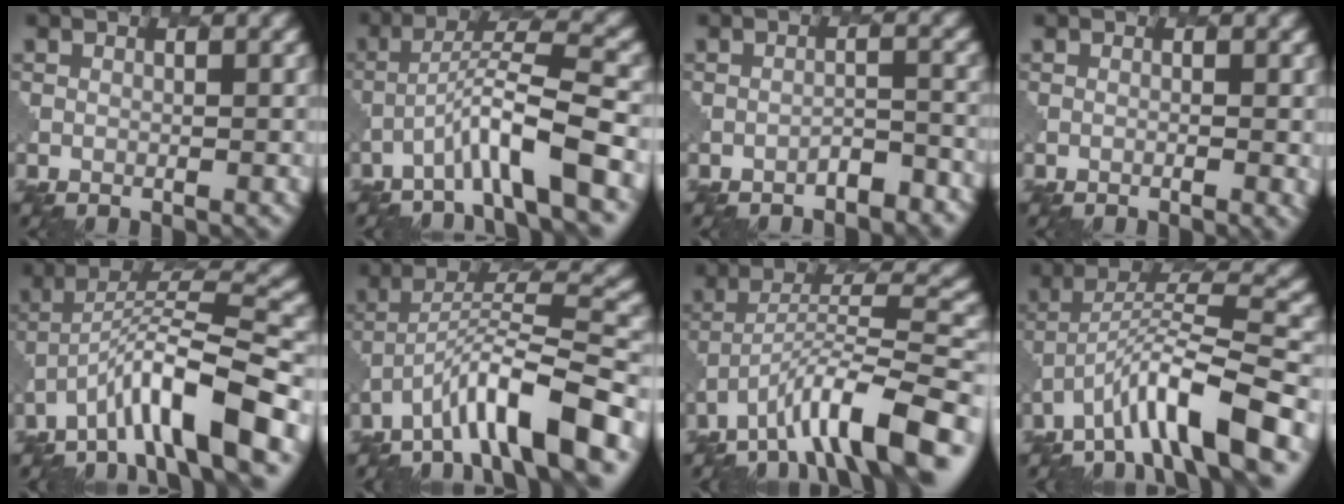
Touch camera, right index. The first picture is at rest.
{"total": 5.6, "force": [-3.1, 0.3, 4.7], "torque": [-0.081, 0.017, -0.062]}
{"total": 1.8, "force": [-1.6, 0.6, 0.7], "torque": [-0.008, 0.006, -0.024]}
{"total": 0.9, "force": [-0.3, 0.2, 0.8], "torque": [-0.012, -0.001, -0.004]}
{"total": 8.3, "force": [-5.1, 1.4, 6.5], "torque": [-0.106, 0.016, -0.092]}
{"total": 8.8, "force": [-5.6, 1.5, 6.6], "torque": [-0.106, 0.016, -0.099]}
{"total": 9.8, "force": [-6.7, 2.3, 6.9], "torque": [-0.106, 0.016, -0.116]}
{"total": 8.4, "force": [-5.4, 1.6, 6.3], "torque": [-0.103, 0.016, -0.099]}